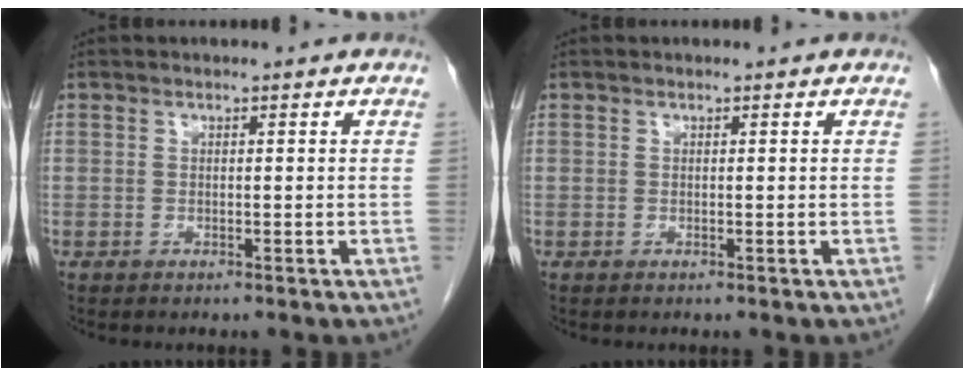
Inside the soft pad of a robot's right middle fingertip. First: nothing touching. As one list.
[{"total": 0.0}]